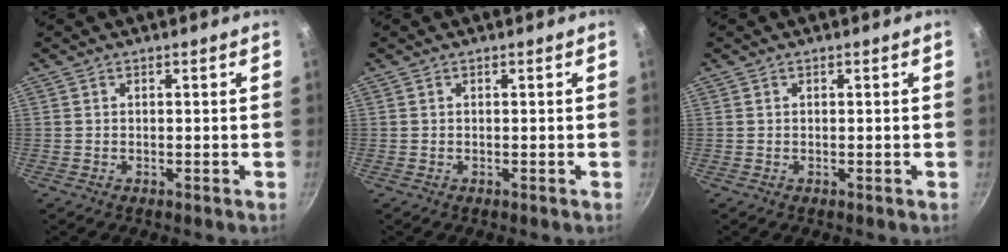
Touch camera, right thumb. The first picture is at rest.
{"total": 0.0}
{"total": 0.0}